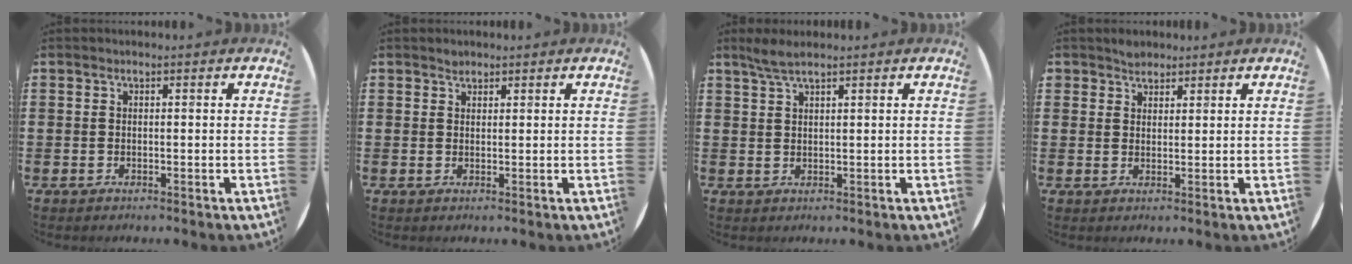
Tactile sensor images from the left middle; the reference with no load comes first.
{"total": 1.1, "force": [1.0, 0.5, 0.0], "torque": [0.006, -0.002, 0.017]}
{"total": 2.7, "force": [2.1, 0.3, 1.7], "torque": [-0.037, 0.004, 0.037]}
{"total": 2.0, "force": [1.8, 0.8, -0.2], "torque": [0.008, 0.001, 0.035]}